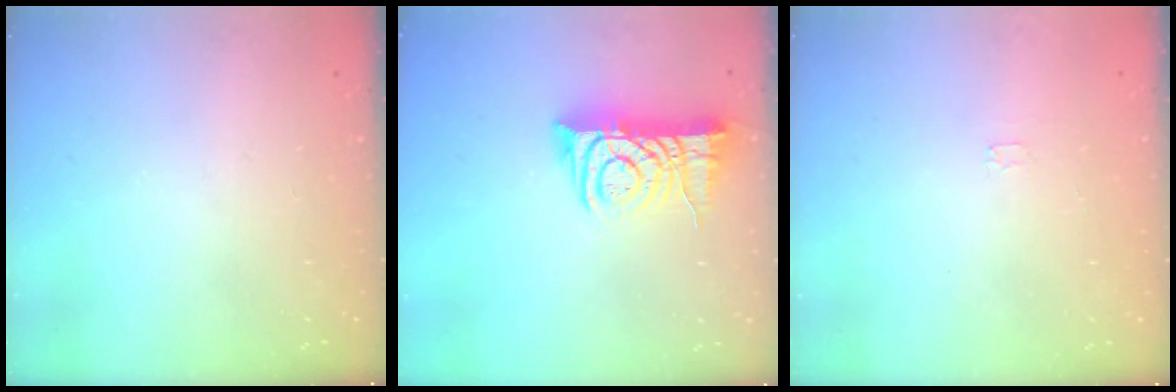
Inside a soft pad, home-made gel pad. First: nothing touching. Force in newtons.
{"total": 11.2, "press": 11.1, "slide": 1.2}
{"total": 2.4, "press": 2.4, "slide": 0.4}